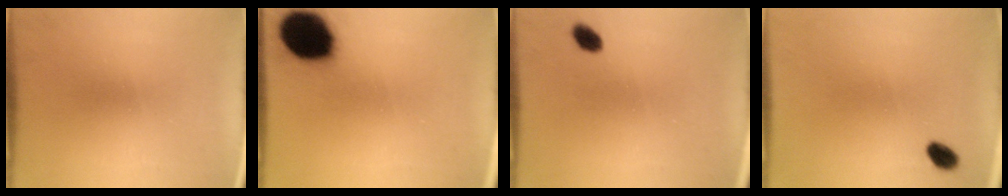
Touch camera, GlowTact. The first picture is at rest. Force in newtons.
{"total": 17.4}
{"total": 2.4}
{"total": 2.8}